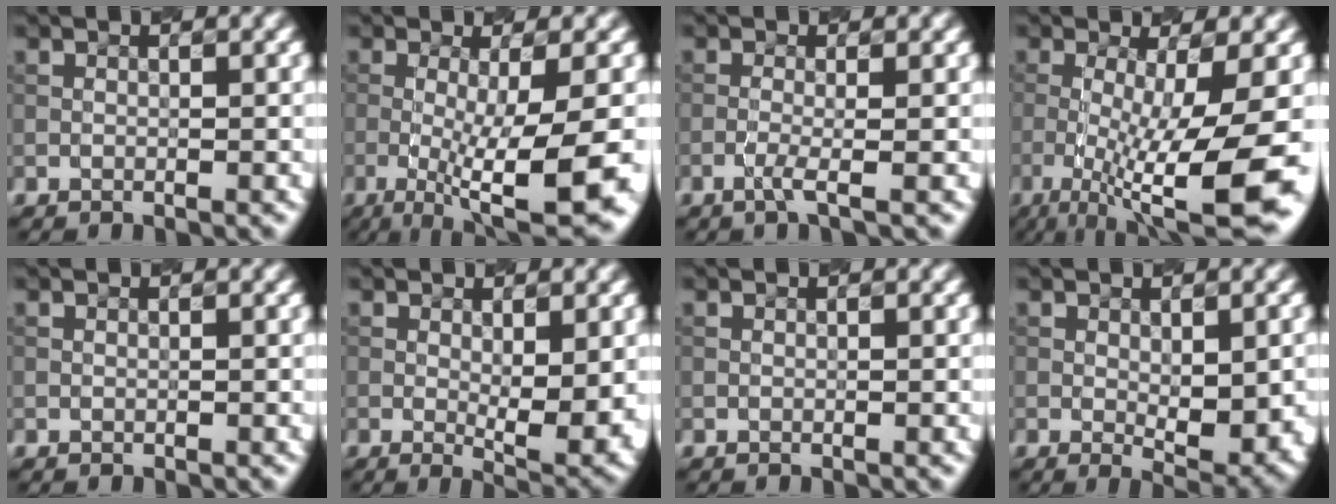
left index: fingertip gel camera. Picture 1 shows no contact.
{"total": 10.3, "force": [-3.1, 2.2, 9.6], "torque": [-0.150, -0.016, -0.035]}
{"total": 1.7, "force": [-0.9, 0.1, 1.4], "torque": [-0.025, 0.007, -0.022]}
{"total": 11.9, "force": [-4.3, 2.8, 10.7], "torque": [-0.186, -0.020, -0.056]}
{"total": 0.0}
{"total": 4.7, "force": [-0.3, 1.2, 4.5], "torque": [-0.067, -0.011, 0.007]}
{"total": 0.0}
{"total": 4.6, "force": [-0.5, 1.7, 4.2], "torque": [-0.064, -0.011, 0.006]}